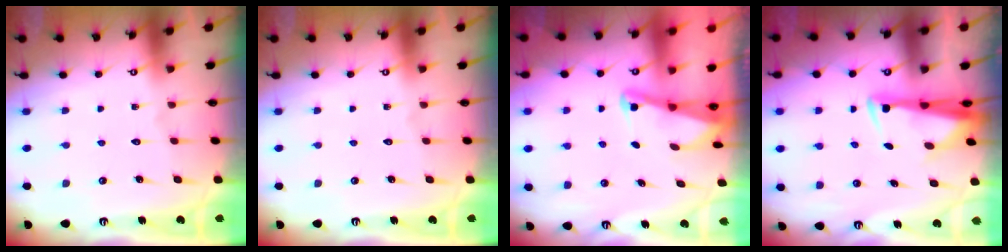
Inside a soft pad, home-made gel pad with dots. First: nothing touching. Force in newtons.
{"total": 0.0}
{"total": 2.0, "press": 2.0, "slide": 0.4}
{"total": 3.3, "press": 3.1, "slide": 1.0}